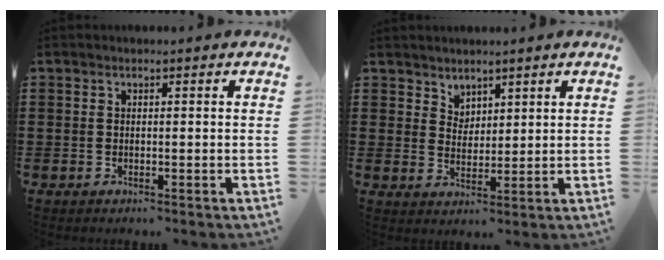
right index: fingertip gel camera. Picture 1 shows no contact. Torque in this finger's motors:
{"motor_torque": [-0.24, 0.05, 0.01, -0.01]}